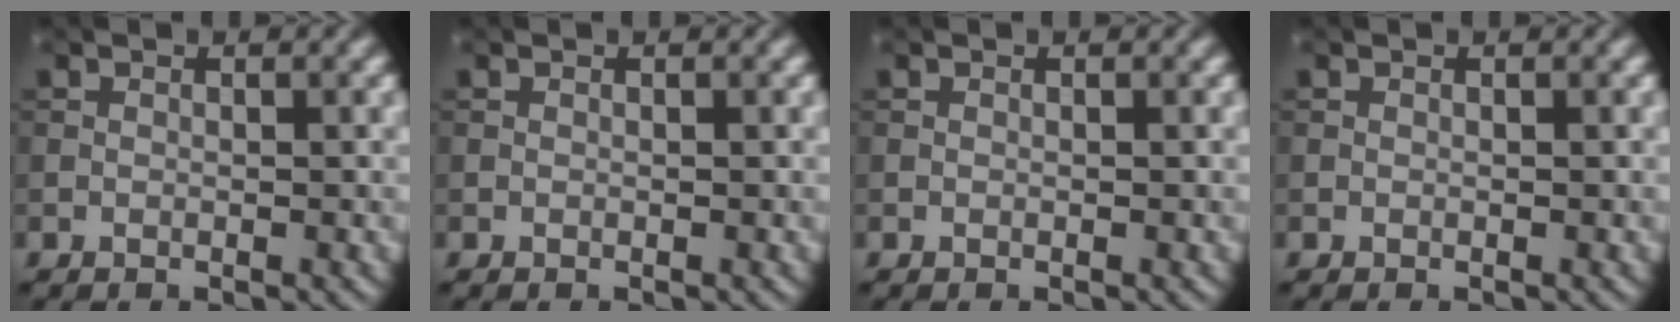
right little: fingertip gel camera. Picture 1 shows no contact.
{"total": 0.0}
{"total": 0.0}
{"total": 0.0}